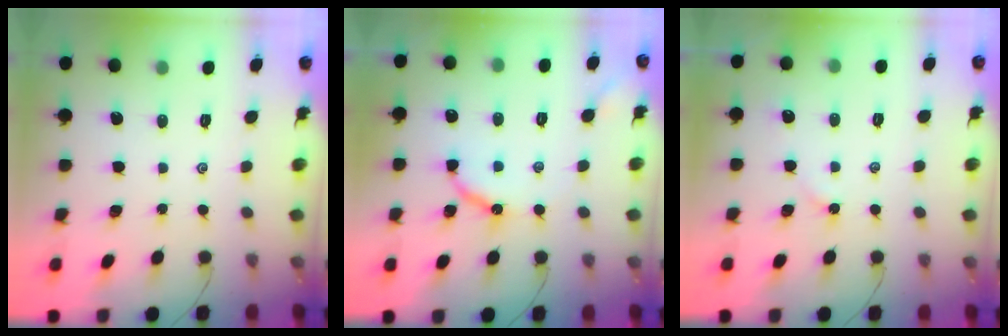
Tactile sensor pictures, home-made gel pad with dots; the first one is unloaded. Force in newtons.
{"total": 8.7, "press": 8.6, "slide": 1.0}
{"total": 2.0, "press": 1.9, "slide": 0.3}